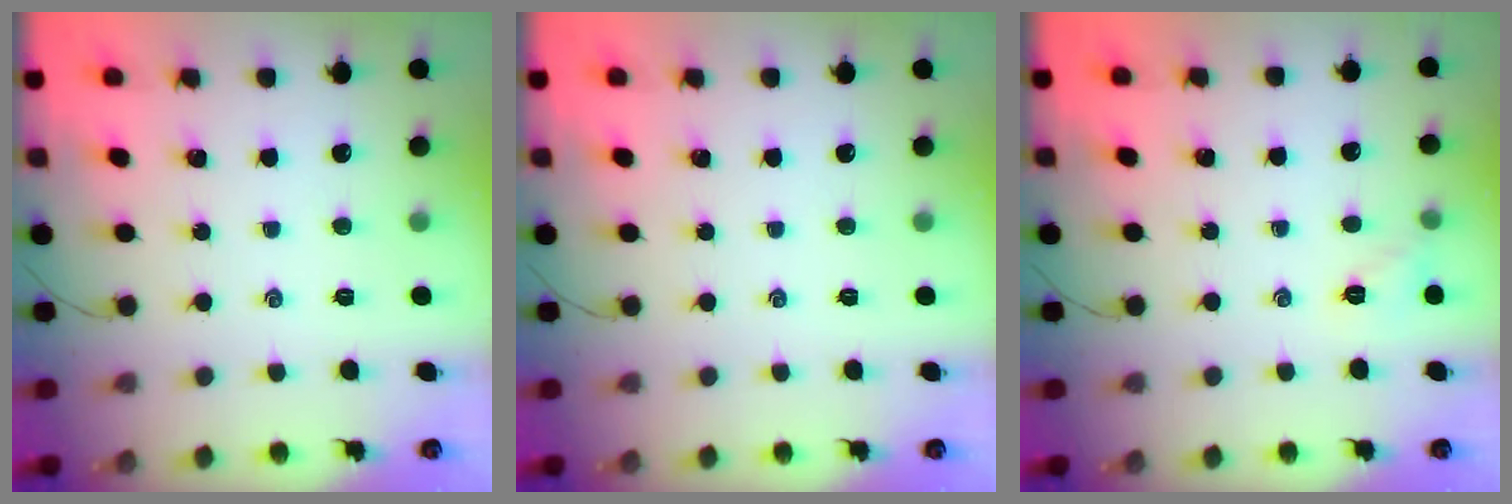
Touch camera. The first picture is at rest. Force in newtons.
{"total": 0.0}
{"total": 5.9, "press": 5.8, "slide": 1.2}